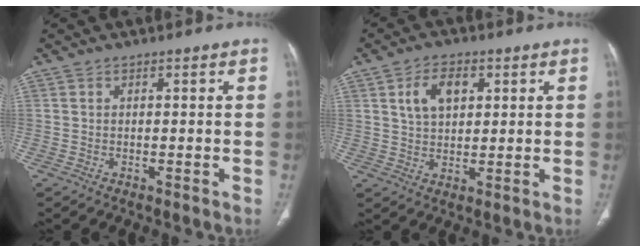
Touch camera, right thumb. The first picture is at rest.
{"total": 7.1, "force": [2.5, 4.4, 5.0], "torque": [-0.075, -0.003, 0.047]}